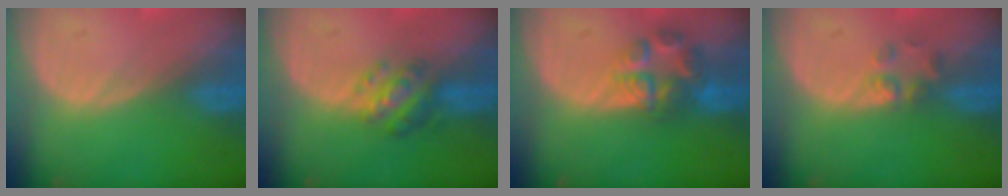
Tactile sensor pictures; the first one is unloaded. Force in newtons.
{"total": 4.8, "press": 4.8, "slide": 0.8}
{"total": 7.0, "press": 5.9, "slide": 3.6}
{"total": 2.3, "press": 2.2, "slide": 0.8}